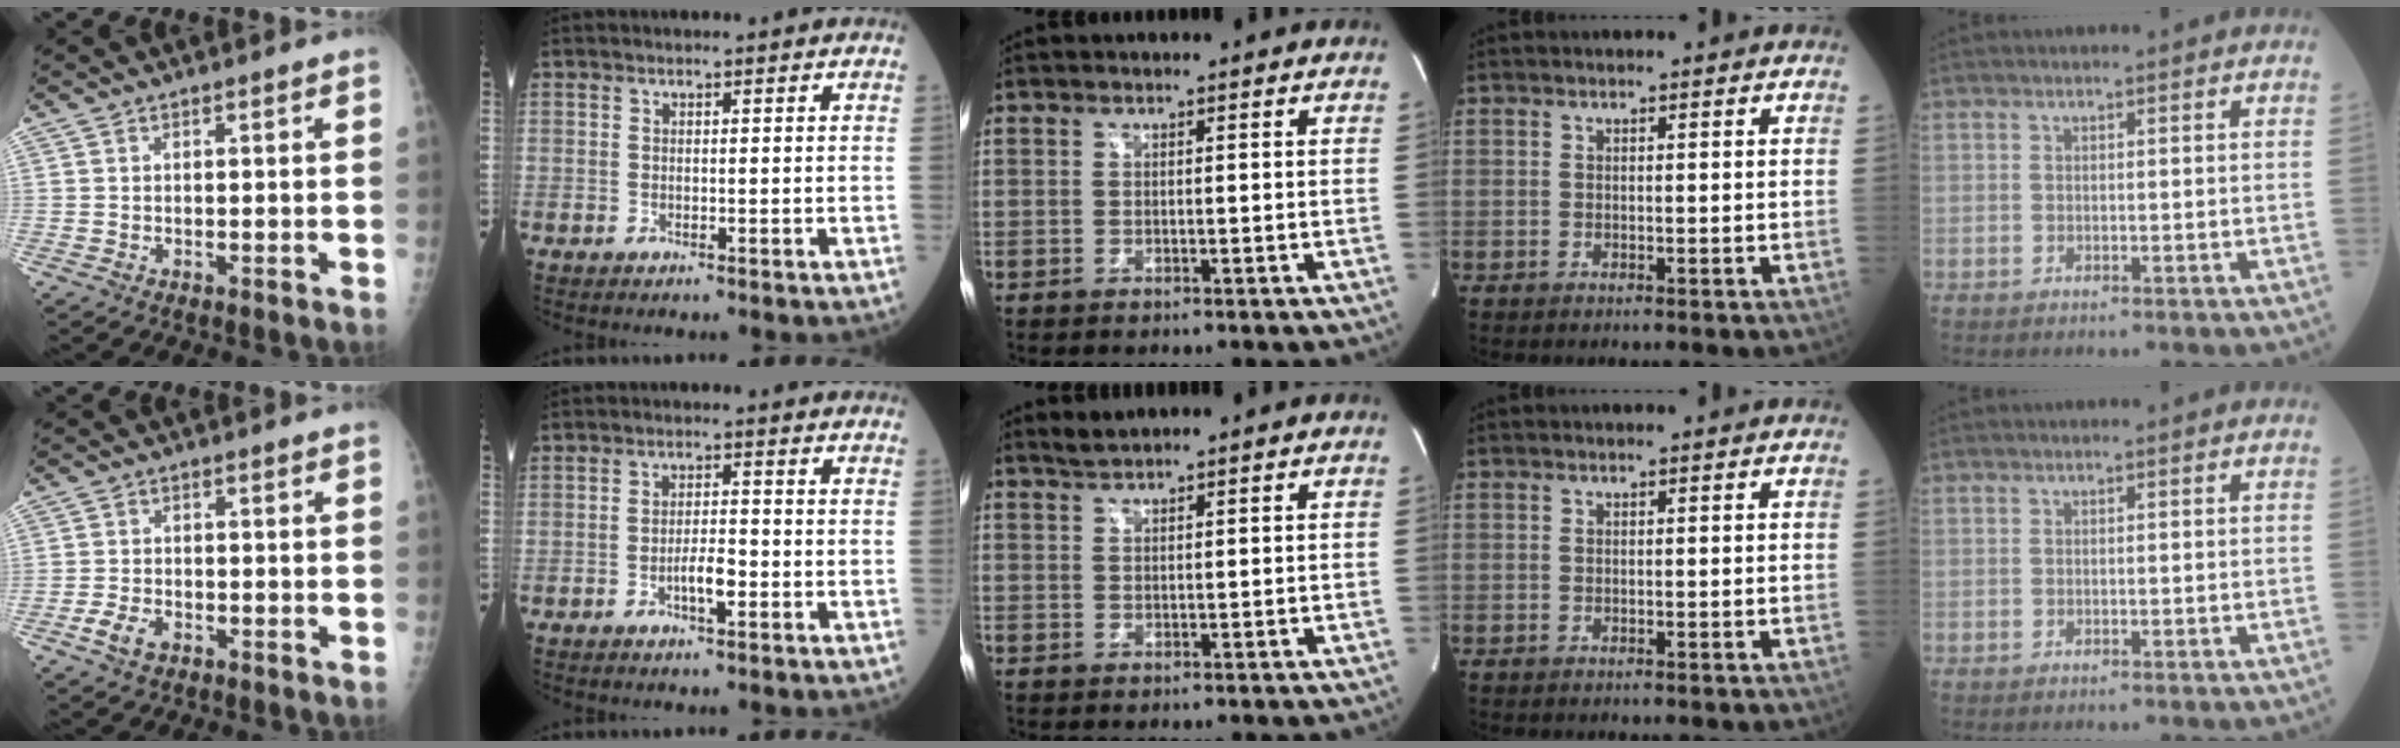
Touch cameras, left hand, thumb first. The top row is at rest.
{"thumb": {"total": 3.7, "force": [-1.9, 2.3, 2.1], "torque": [-0.033, 0.007, -0.037]}, "index": {"total": 3.5, "force": [-1.9, 0.7, 2.9], "torque": [-0.053, -0.003, -0.033]}, "middle": {"total": 1.6, "force": [1.5, -0.3, 0.3], "torque": [-0.008, 0.005, 0.035]}}